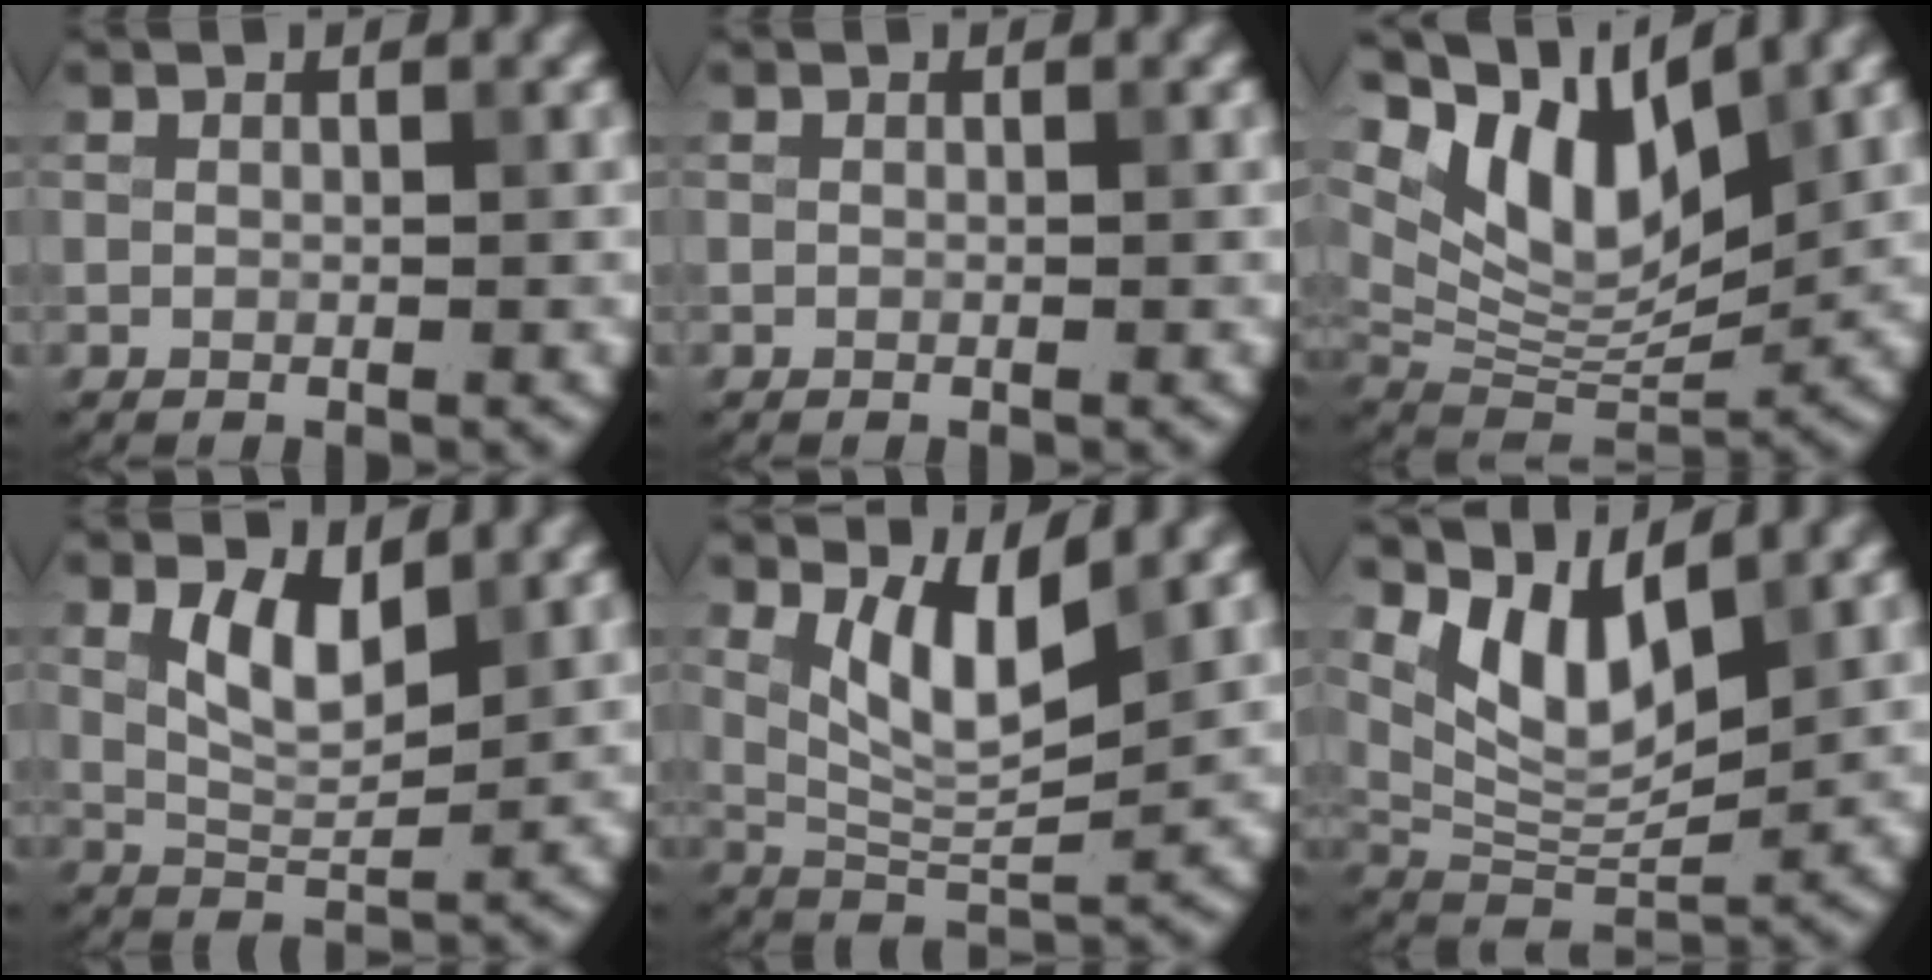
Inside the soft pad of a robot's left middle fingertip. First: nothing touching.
{"total": 0.0}
{"total": 9.1, "force": [5.1, 3.8, 6.5], "torque": [-0.123, -0.006, 0.094]}
{"total": 4.1, "force": [1.7, 1.7, 3.3], "torque": [-0.070, -0.003, 0.033]}
{"total": 5.0, "force": [2.3, 1.5, 4.2], "torque": [-0.086, -0.015, 0.049]}
{"total": 6.3, "force": [3.5, 2.4, 4.6], "torque": [-0.094, -0.014, 0.070]}